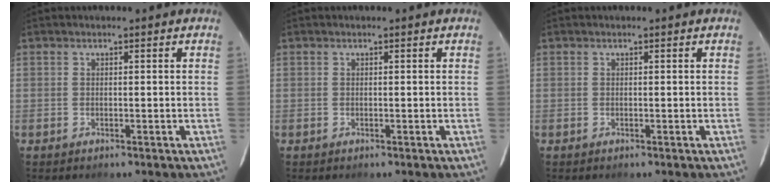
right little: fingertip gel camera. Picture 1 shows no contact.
{"total": 0.0}
{"total": 0.0}